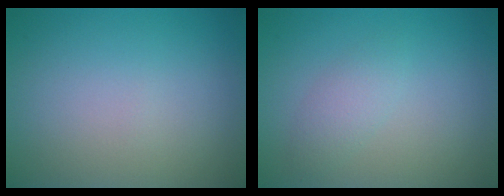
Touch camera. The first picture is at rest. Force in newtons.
{"total": 1.7, "press": 1.7, "slide": 0.0}